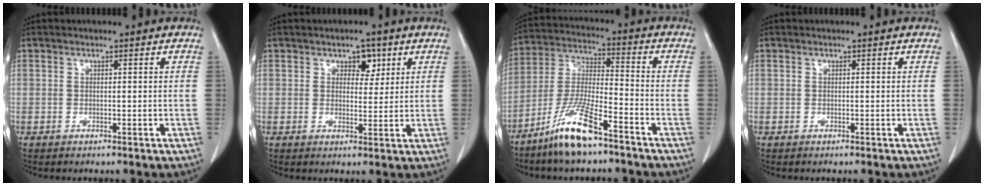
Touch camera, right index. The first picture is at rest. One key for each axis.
{"total": 3.3, "fx": 1.7, "fy": 2.0, "fz": 2.0, "tx": -0.023, "ty": 0.003, "tz": 0.025}
{"total": 11.2, "fx": -7.9, "fy": 1.4, "fz": 7.9, "tx": -0.170, "ty": -0.021, "tz": -0.155}
{"total": 0.0}